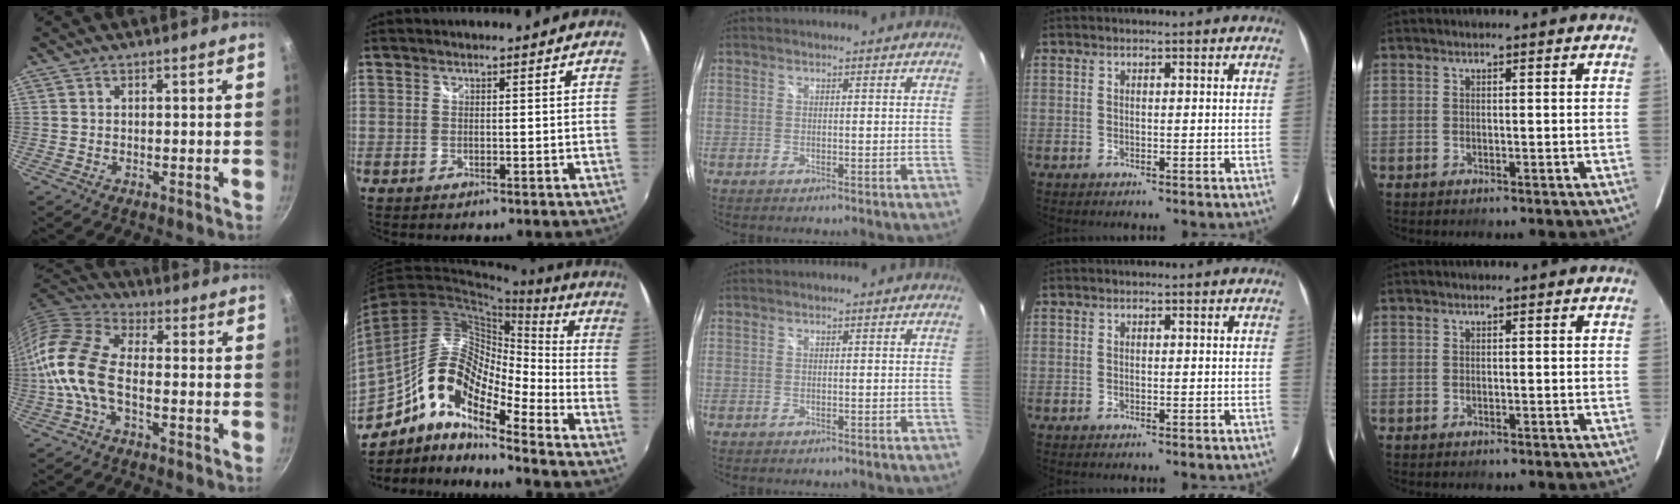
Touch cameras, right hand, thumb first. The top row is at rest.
{"thumb": {"total": 12.7, "force": [-3.1, 6.9, 10.2], "torque": [-0.208, 0.036, -0.079]}, "index": {"total": 17.0, "force": [-8.9, 6.7, 12.8], "torque": [-0.230, 0.004, -0.183]}}